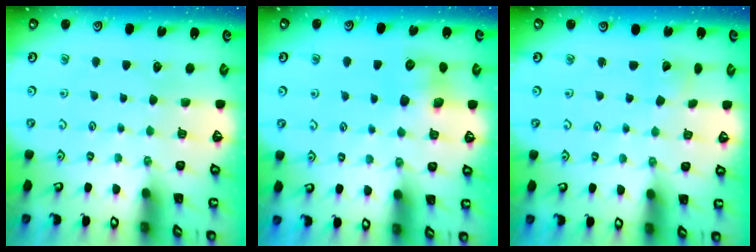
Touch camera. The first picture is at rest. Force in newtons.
{"total": 8.3, "press": 8.3, "slide": 0.3}
{"total": 2.4, "press": 2.4, "slide": 0.2}